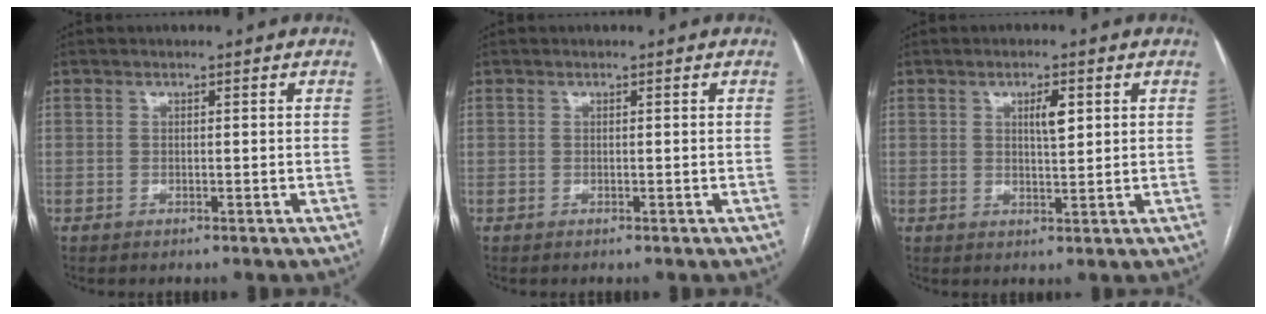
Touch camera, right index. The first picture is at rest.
{"total": 0.0}
{"total": 3.2, "force": [1.2, 0.8, 2.8], "torque": [-0.046, 0.000, 0.020]}